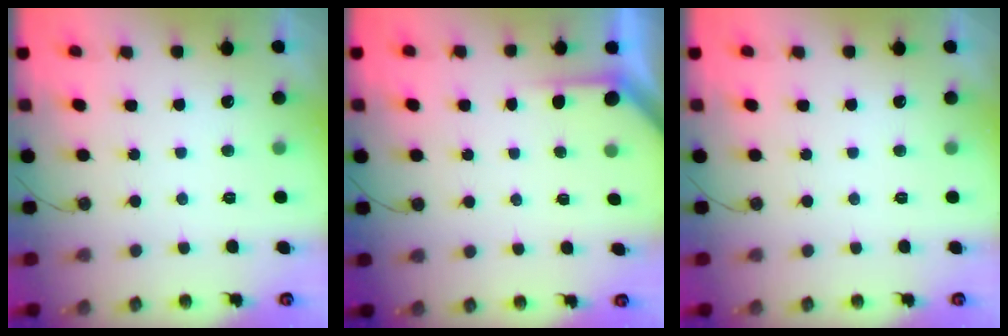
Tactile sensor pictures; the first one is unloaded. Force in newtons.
{"total": 1.9, "press": 1.9, "slide": 0.2}
{"total": 0.0}